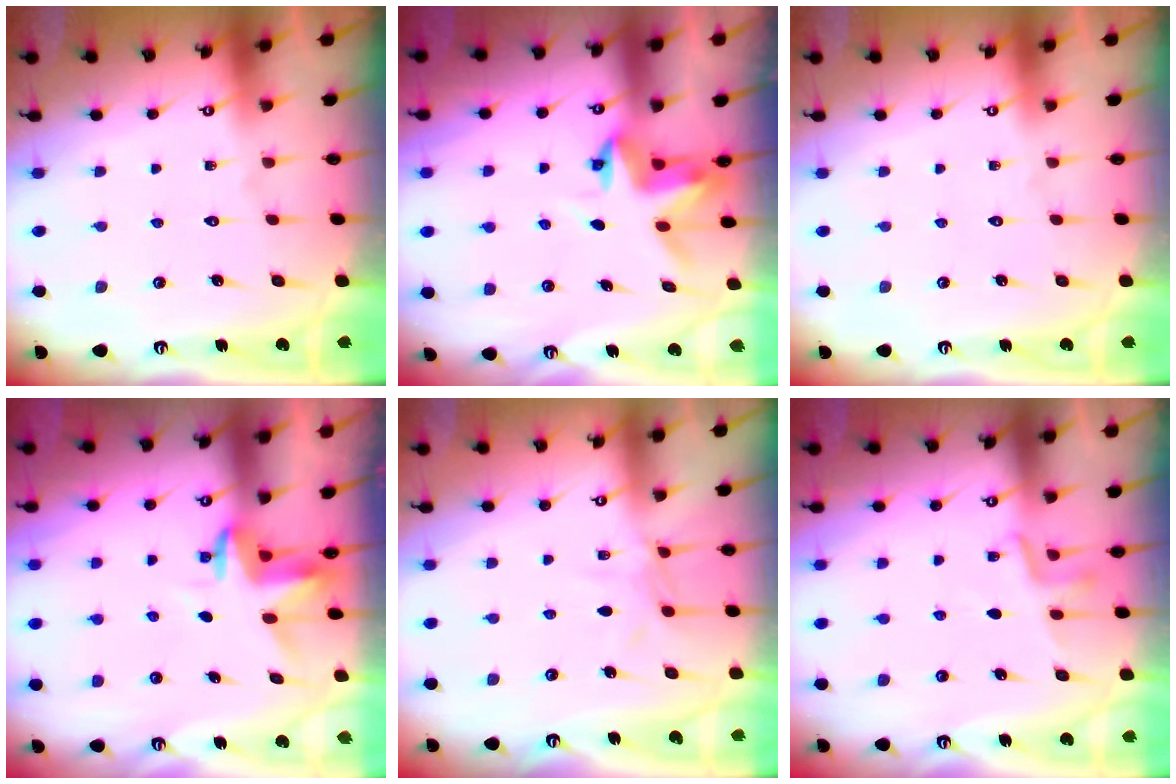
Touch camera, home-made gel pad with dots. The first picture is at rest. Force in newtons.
{"total": 3.8, "press": 3.8, "slide": 0.1}
{"total": 0.0}
{"total": 3.6, "press": 3.6, "slide": 0.2}
{"total": 6.1, "press": 6.1, "slide": 0.6}
{"total": 5.6, "press": 5.5, "slide": 1.2}